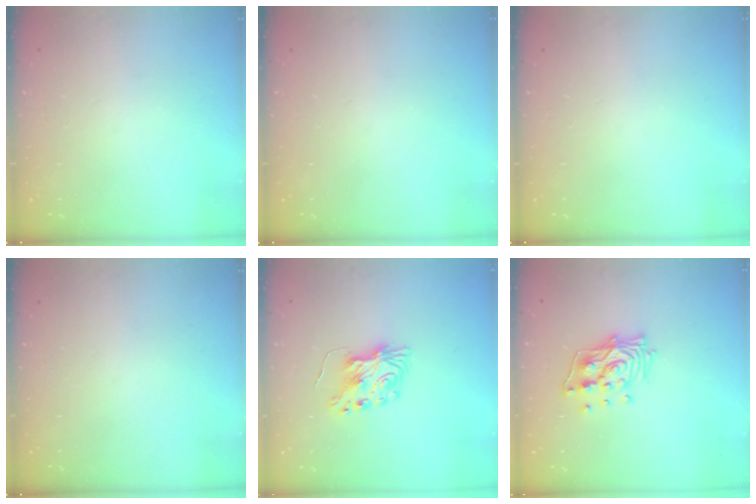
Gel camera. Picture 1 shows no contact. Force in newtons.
{"total": 0.0}
{"total": 0.0}
{"total": 0.0}
{"total": 8.0, "press": 8.0, "slide": 0.2}
{"total": 13.5, "press": 13.5, "slide": 1.6}